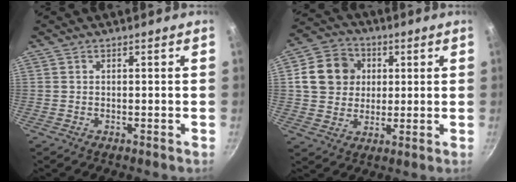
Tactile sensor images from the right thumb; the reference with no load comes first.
{"total": 11.5, "force": [2.3, 10.1, 5.0], "torque": [-0.062, 0.013, 0.033]}